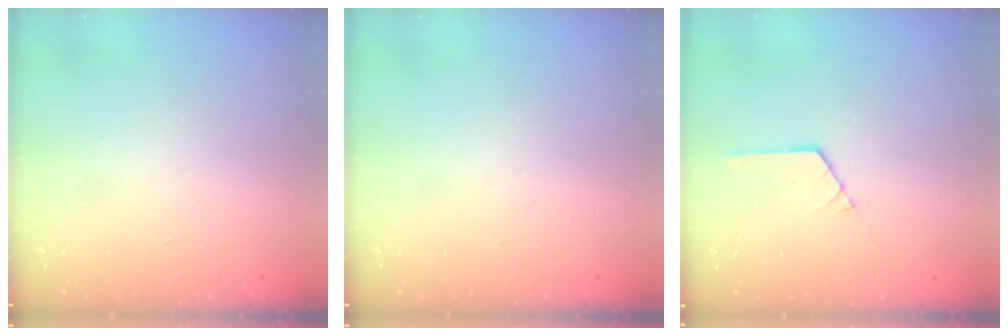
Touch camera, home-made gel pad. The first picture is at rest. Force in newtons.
{"total": 0.0}
{"total": 1.0, "press": 1.0, "slide": 0.1}